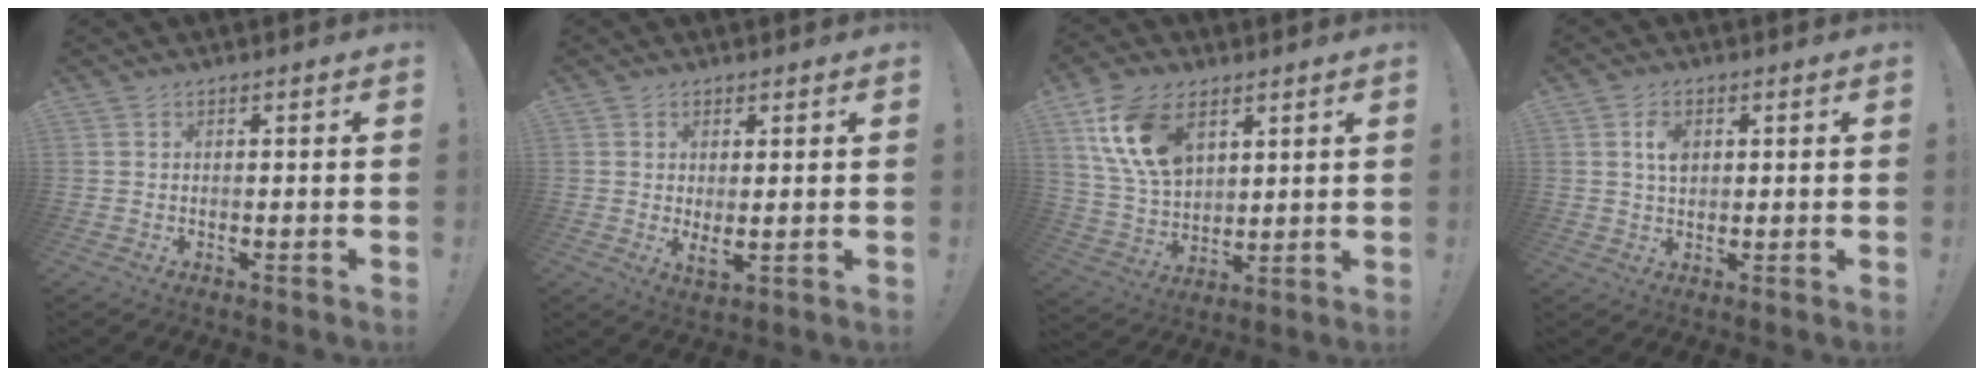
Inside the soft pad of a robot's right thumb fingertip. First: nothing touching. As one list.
[{"total": 3.2, "force": [1.1, 0.8, 2.9], "torque": [-0.031, -0.017, 0.019]}, {"total": 17.0, "force": [7.5, 10.8, 10.8], "torque": [-0.206, -0.025, 0.143]}, {"total": 4.6, "force": [1.1, 3.1, 3.2], "torque": [-0.043, -0.001, 0.016]}]